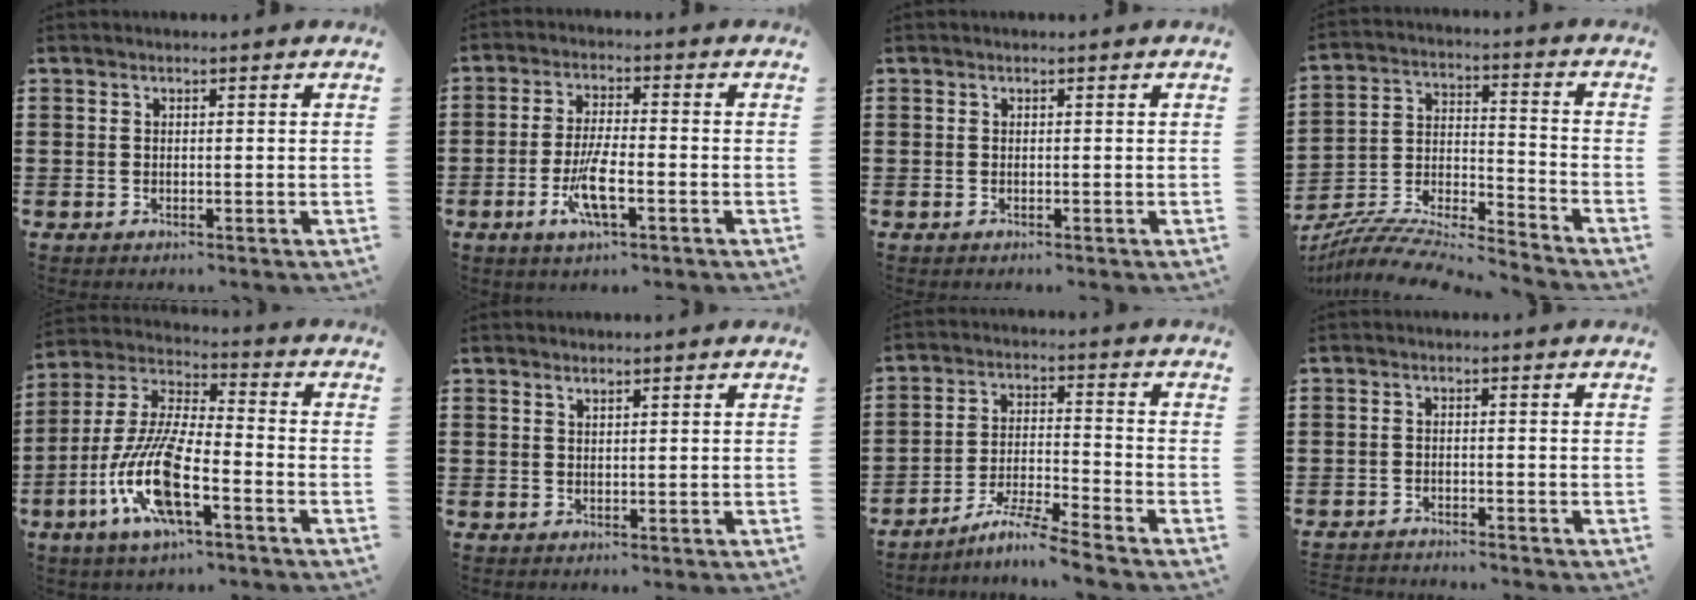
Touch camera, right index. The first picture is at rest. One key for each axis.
{"total": 6.8, "fx": -2.6, "fy": 1.5, "fz": 6.1, "tx": -0.132, "ty": -0.016, "tz": -0.050}
{"total": 0.0}
{"total": 8.8, "fx": -8.3, "fy": 1.0, "fz": 2.6, "tx": -0.057, "ty": -0.002, "tz": -0.170}
{"total": 12.6, "fx": -5.6, "fy": 3.2, "fz": 10.9, "tx": -0.254, "ty": -0.015, "tz": -0.115}
{"total": 1.0, "fx": 0.9, "fy": 0.2, "fz": 0.3, "tx": -0.006, "ty": 0.000, "tz": 0.018}
{"total": 6.5, "fx": -5.7, "fy": -0.7, "fz": 3.0, "tx": -0.064, "ty": -0.013, "tz": -0.111}
{"total": 1.7, "fx": -1.7, "fy": -0.1, "fz": -0.1, "tx": -0.002, "ty": 0.001, "tz": -0.038}